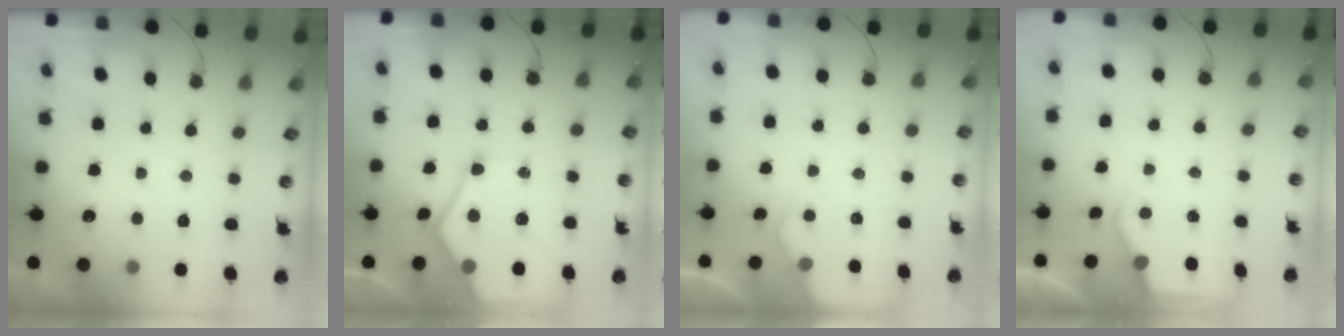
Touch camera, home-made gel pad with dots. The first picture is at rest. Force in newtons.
{"total": 16.4, "press": 16.3, "slide": 1.6}
{"total": 3.4, "press": 3.4, "slide": 0.4}
{"total": 3.6, "press": 3.6, "slide": 0.5}